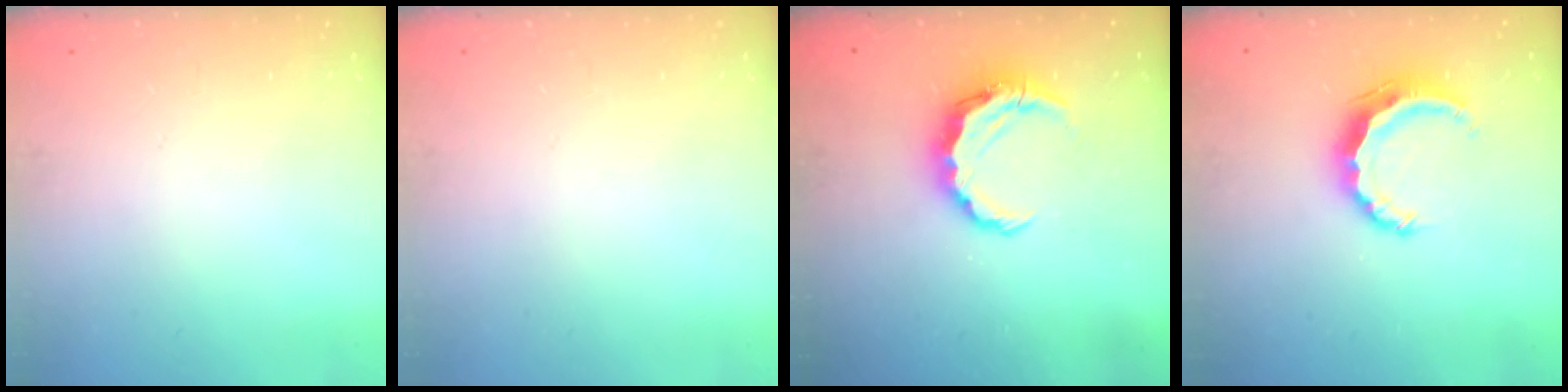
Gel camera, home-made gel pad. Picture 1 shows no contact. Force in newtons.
{"total": 0.0}
{"total": 7.9, "press": 7.9, "slide": 0.4}
{"total": 7.4, "press": 7.4, "slide": 0.5}